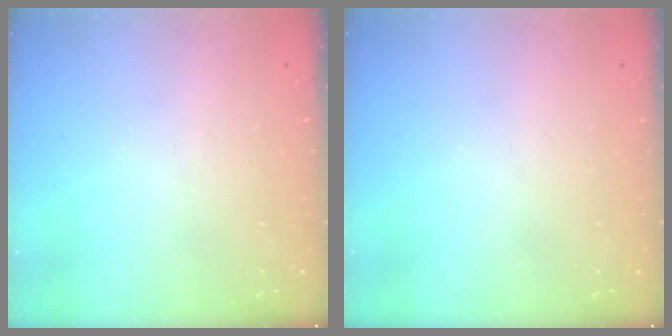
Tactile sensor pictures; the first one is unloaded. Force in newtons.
{"total": 0.0}